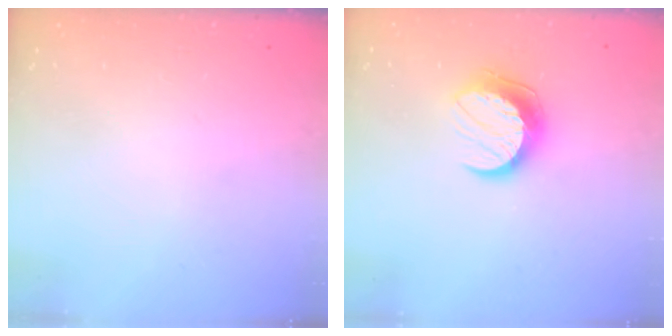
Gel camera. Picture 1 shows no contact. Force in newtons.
{"total": 10.5, "press": 10.5, "slide": 0.4}